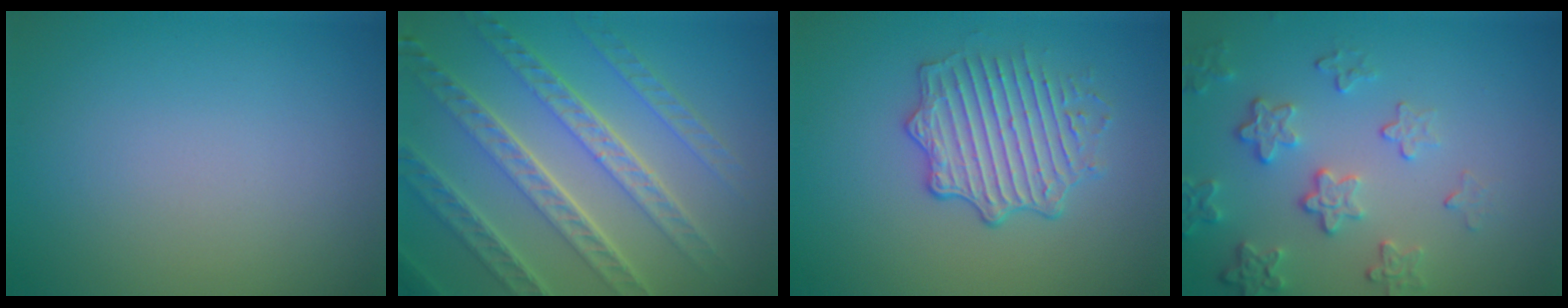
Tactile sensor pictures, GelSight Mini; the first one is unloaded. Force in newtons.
{"total": 8.4, "press": 5.9, "slide": 6.0}
{"total": 4.2, "press": 3.8, "slide": 1.7}
{"total": 4.1, "press": 3.2, "slide": 2.5}